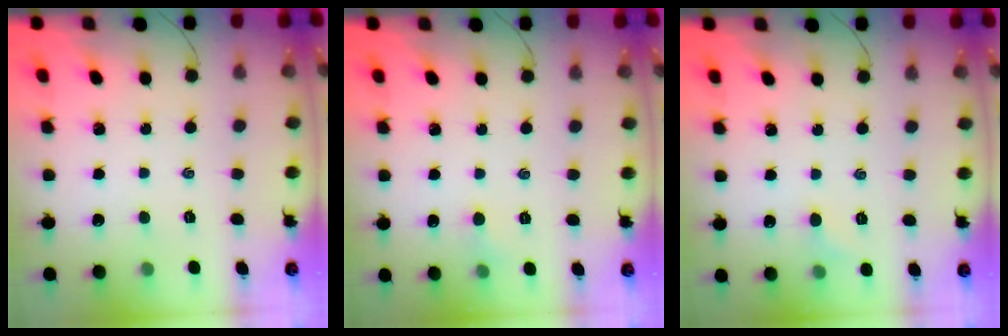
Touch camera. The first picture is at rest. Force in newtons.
{"total": 3.6, "press": 3.4, "slide": 1.2}
{"total": 4.3, "press": 4.1, "slide": 1.2}